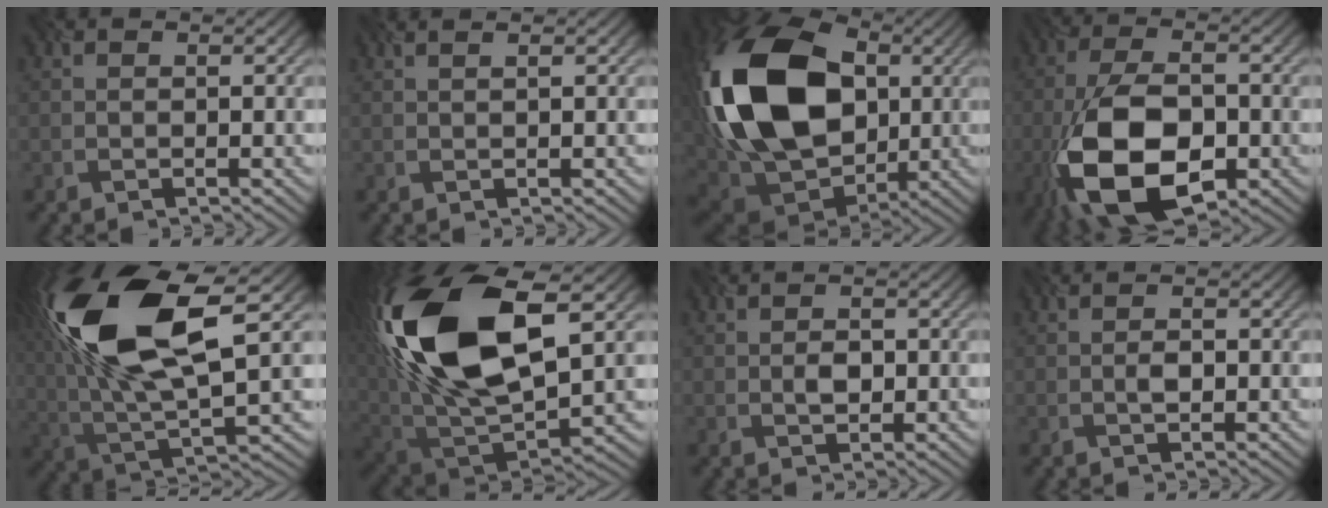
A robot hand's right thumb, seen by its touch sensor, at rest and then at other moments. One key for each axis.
{"total": 1.0, "fx": 0.6, "fy": 0.2, "fz": 0.8, "tx": -0.010, "ty": 0.005, "tz": 0.005}
{"total": 20.5, "fx": 3.3, "fy": 14.5, "fz": 14.1, "tx": -0.355, "ty": 0.008, "tz": 0.061}
{"total": 15.6, "fx": -5.8, "fy": 8.4, "fz": 11.8, "tx": -0.258, "ty": -0.031, "tz": -0.112}
{"total": 17.4, "fx": 5.4, "fy": 7.3, "fz": 14.8, "tx": -0.324, "ty": 0.010, "tz": 0.095}
{"total": 20.4, "fx": 5.9, "fy": 10.7, "fz": 16.3, "tx": -0.382, "ty": 0.013, "tz": 0.115}
{"total": 1.6, "fx": 0.0, "fy": 1.0, "fz": 1.3, "tx": -0.033, "ty": -0.001, "tz": 0.003}
{"total": 1.2, "fx": -0.2, "fy": 0.4, "fz": 1.1, "tx": -0.027, "ty": 0.002, "tz": -0.003}